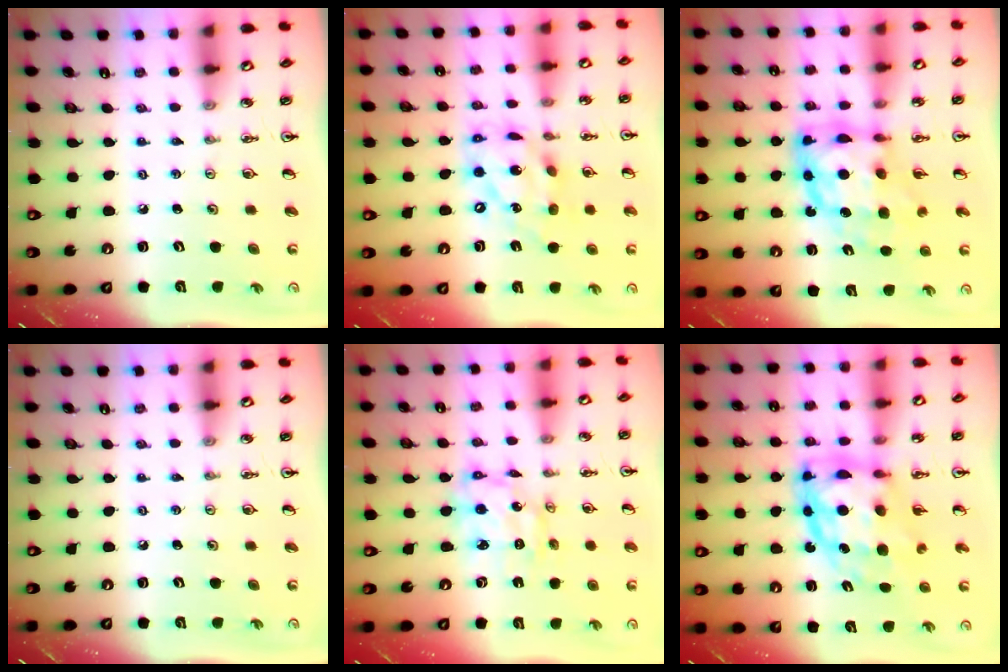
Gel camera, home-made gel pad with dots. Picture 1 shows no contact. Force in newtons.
{"total": 16.2, "press": 16.1, "slide": 1.7}
{"total": 12.9, "press": 12.9, "slide": 1.1}
{"total": 0.0}
{"total": 9.4, "press": 9.4, "slide": 0.9}
{"total": 12.5, "press": 12.4, "slide": 1.5}